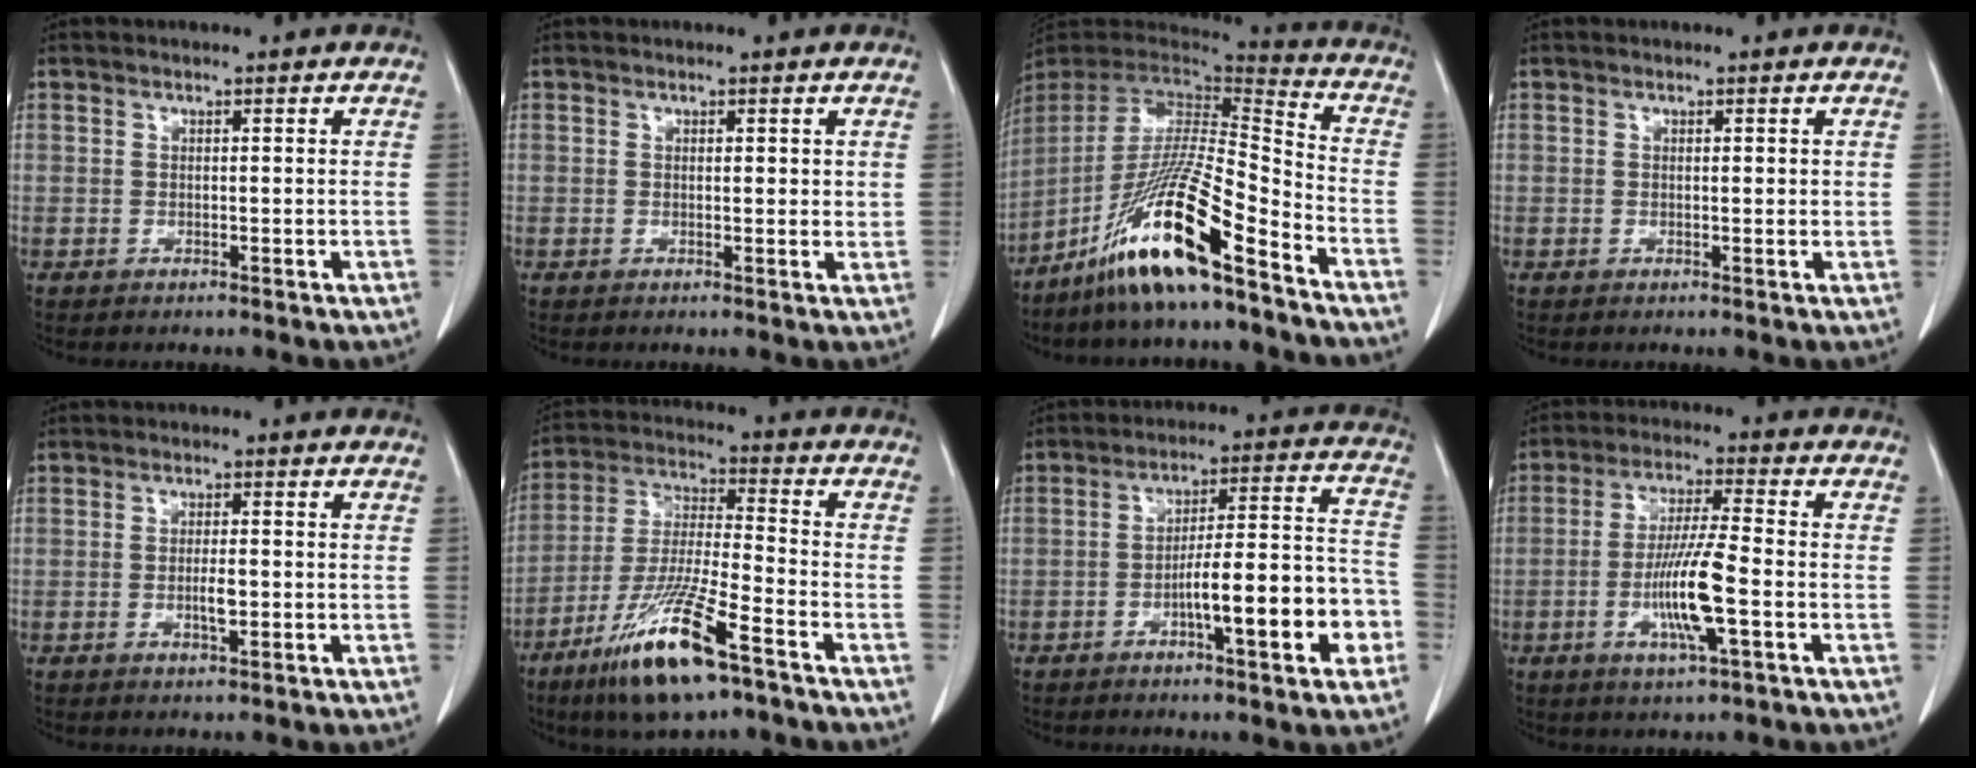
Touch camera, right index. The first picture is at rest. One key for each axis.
{"total": 1.6, "fx": 0.6, "fy": 0.7, "fz": 1.3, "tx": -0.016, "ty": -0.003, "tz": 0.006}
{"total": 17.6, "fx": -11.6, "fy": 0.6, "fz": 13.3, "tx": -0.273, "ty": -0.024, "tz": -0.218}
{"total": 0.9, "fx": 0.3, "fy": 0.3, "fz": 0.9, "tx": -0.012, "ty": 0.000, "tz": 0.003}
{"total": 2.6, "fx": -0.5, "fy": 0.6, "fz": 2.5, "tx": -0.048, "ty": -0.001, "tz": -0.007}
{"total": 15.2, "fx": -9.1, "fy": 1.5, "fz": 12.1, "tx": -0.250, "ty": -0.035, "tz": -0.169}
{"total": 13.8, "fx": -4.9, "fy": 2.0, "fz": 12.8, "tx": -0.185, "ty": 0.022, "tz": -0.071}
{"total": 9.9, "fx": -2.7, "fy": 0.3, "fz": 9.5, "tx": -0.185, "ty": -0.009, "tz": -0.054}